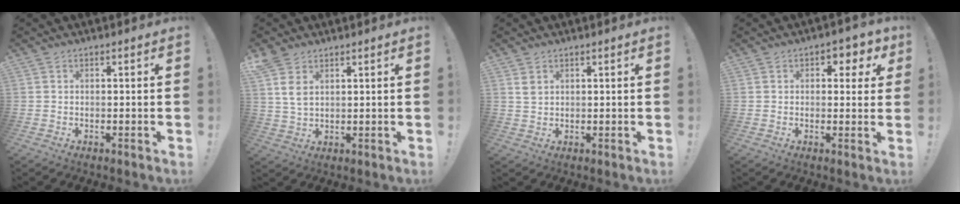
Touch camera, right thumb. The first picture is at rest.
{"total": 6.1, "force": [3.0, 3.2, 4.2], "torque": [-0.079, -0.012, 0.056]}
{"total": 2.5, "force": [1.5, 1.7, 1.2], "torque": [-0.011, -0.007, 0.026]}
{"total": 4.2, "force": [1.4, 3.0, 2.5], "torque": [-0.018, -0.007, 0.019]}